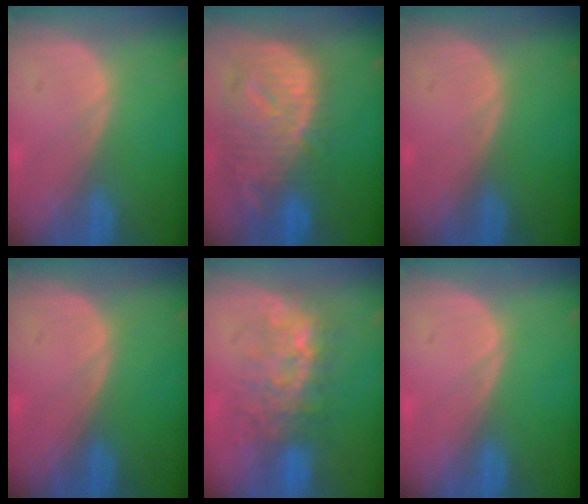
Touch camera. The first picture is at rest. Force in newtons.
{"total": 12.5, "press": 10.8, "slide": 6.3}
{"total": 0.0}
{"total": 0.0}
{"total": 7.7, "press": 7.5, "slide": 1.5}
{"total": 0.0}